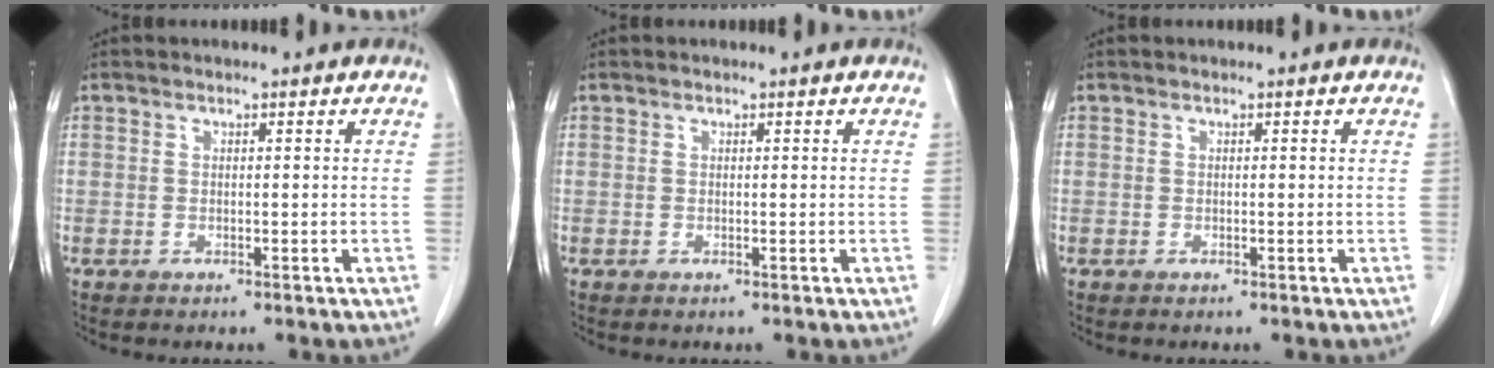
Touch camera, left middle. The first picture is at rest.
{"total": 0.0}
{"total": 0.0}